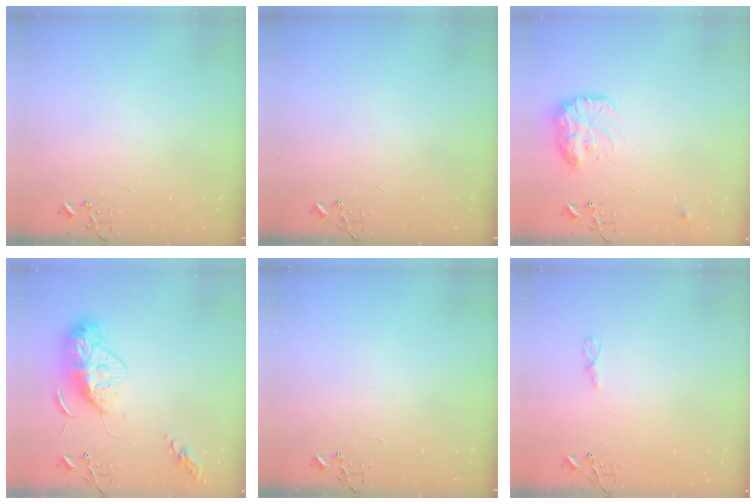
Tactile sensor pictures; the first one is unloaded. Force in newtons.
{"total": 0.0}
{"total": 15.0, "press": 15.0, "slide": 1.2}
{"total": 12.9, "press": 12.8, "slide": 1.3}
{"total": 0.0}
{"total": 3.2, "press": 3.1, "slide": 0.4}